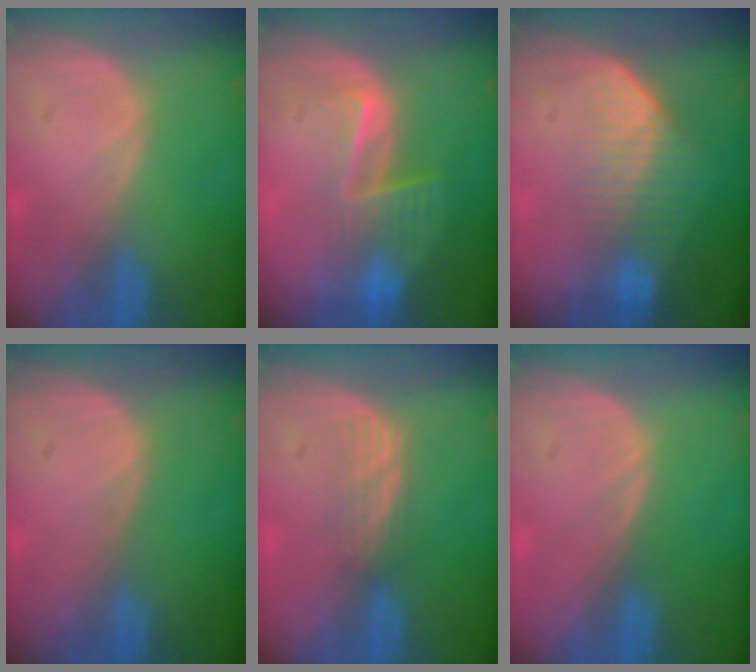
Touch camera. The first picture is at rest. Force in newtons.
{"total": 6.6, "press": 5.6, "slide": 3.5}
{"total": 7.4, "press": 6.3, "slide": 3.9}
{"total": 0.0}
{"total": 3.1, "press": 2.7, "slide": 1.6}
{"total": 0.0}